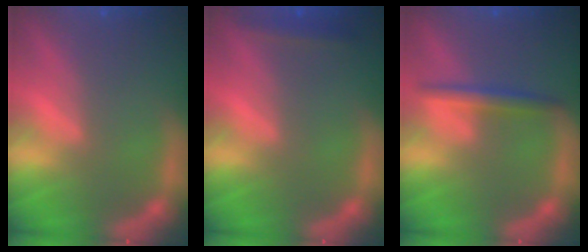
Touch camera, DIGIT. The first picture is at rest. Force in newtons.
{"total": 1.4}
{"total": 2.4}